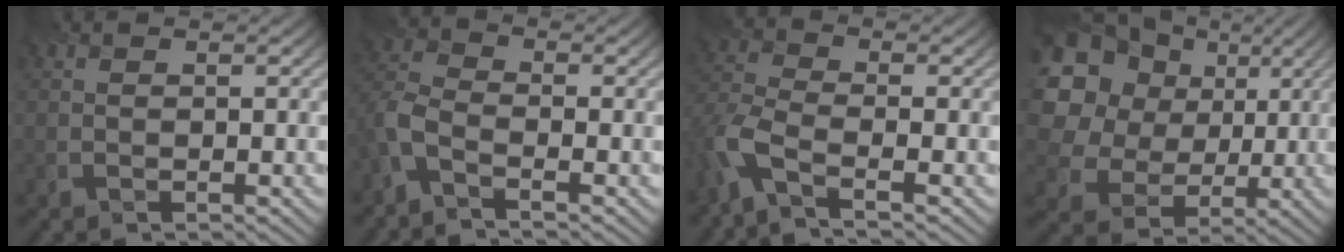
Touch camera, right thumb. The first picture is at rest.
{"total": 4.6, "force": [-3.0, 1.6, 3.1], "torque": [-0.081, -0.010, -0.080]}
{"total": 6.0, "force": [-3.7, 1.8, 4.4], "torque": [-0.104, -0.007, -0.094]}
{"total": 15.1, "force": [5.7, 11.9, 7.4], "torque": [-0.211, 0.043, 0.092]}